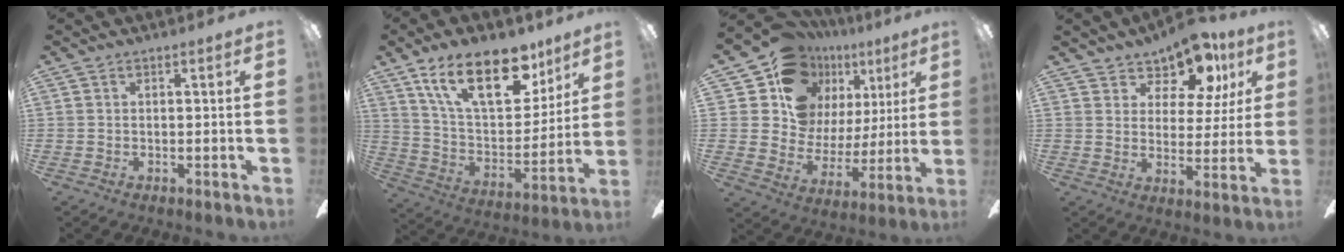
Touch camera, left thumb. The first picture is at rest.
{"total": 22.7, "force": [13.7, 11.0, 14.3], "torque": [-0.234, -0.069, 0.240]}
{"total": 17.0, "force": [9.9, 12.7, 5.2], "torque": [-0.099, -0.069, 0.201]}
{"total": 11.4, "force": [8.9, 5.5, 4.5], "torque": [-0.081, -0.053, 0.162]}